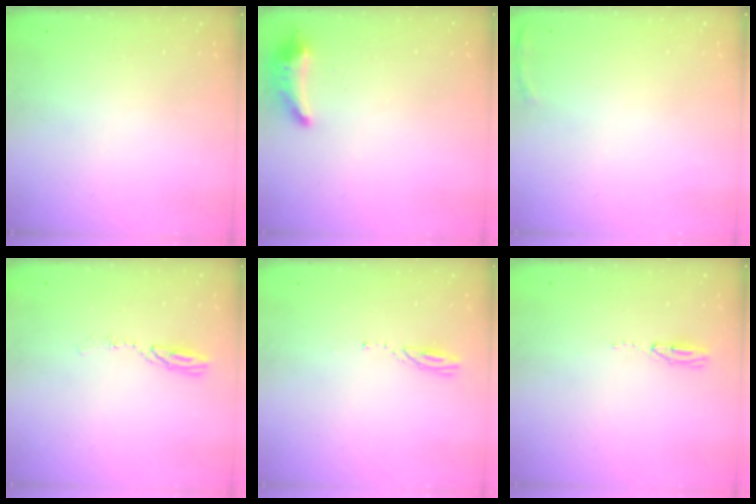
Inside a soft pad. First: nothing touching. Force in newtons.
{"total": 8.3, "press": 8.1, "slide": 1.8}
{"total": 5.2, "press": 5.1, "slide": 1.2}
{"total": 5.2, "press": 5.1, "slide": 0.4}
{"total": 3.0, "press": 3.0, "slide": 0.2}
{"total": 14.6, "press": 5.0, "slide": 13.7}